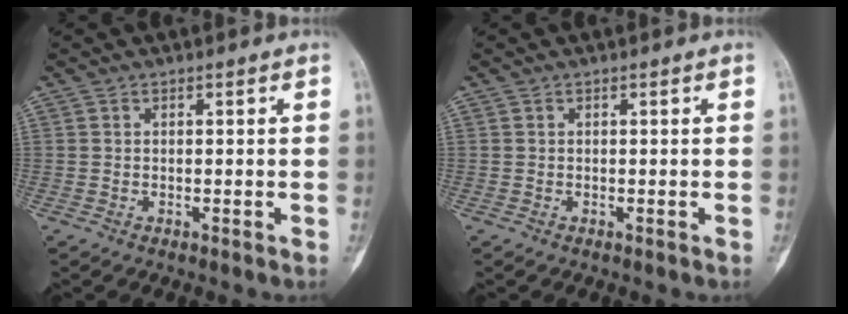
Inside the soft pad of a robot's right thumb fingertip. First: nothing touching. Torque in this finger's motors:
{"motor_torque": [0.37, 0.41, 0.30, -0.15, -0.03]}